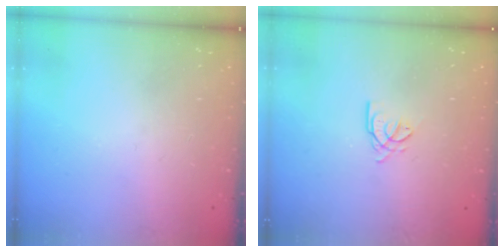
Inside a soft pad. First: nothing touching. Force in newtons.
{"total": 2.6, "press": 2.6, "slide": 0.1}